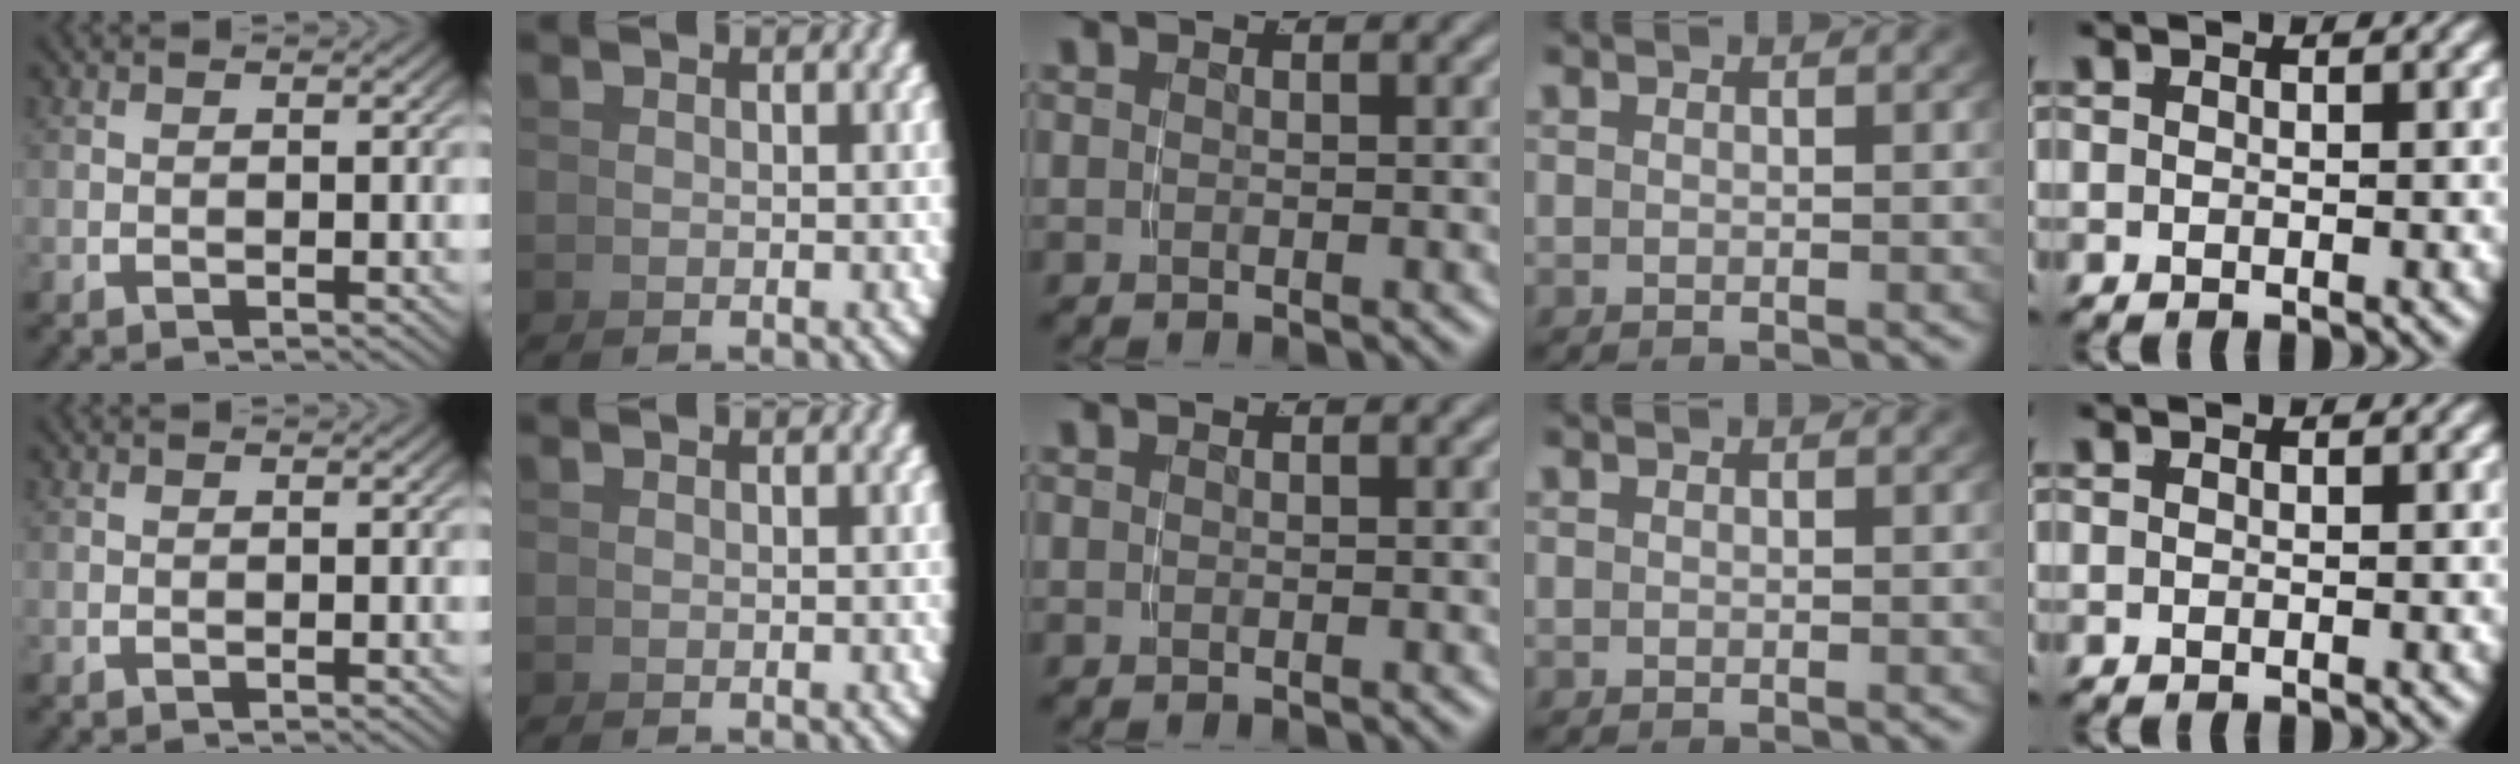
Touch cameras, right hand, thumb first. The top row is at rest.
{}